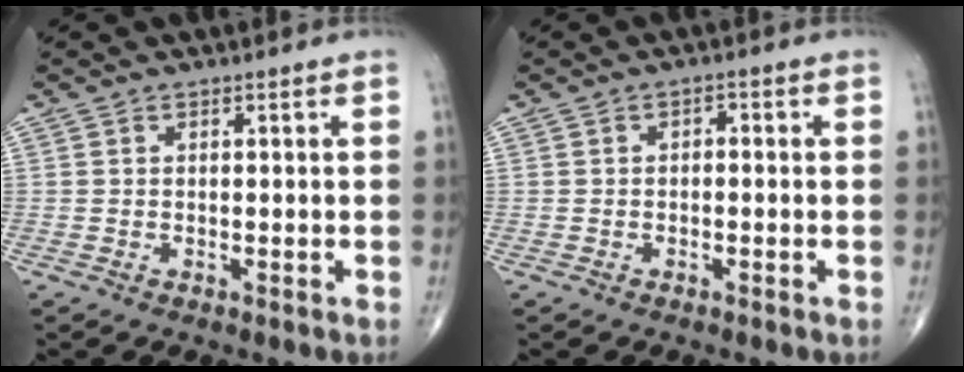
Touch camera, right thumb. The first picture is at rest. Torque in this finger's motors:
{"motor_torque": [-0.23, -0.03, -0.43, -0.12, 0.00]}